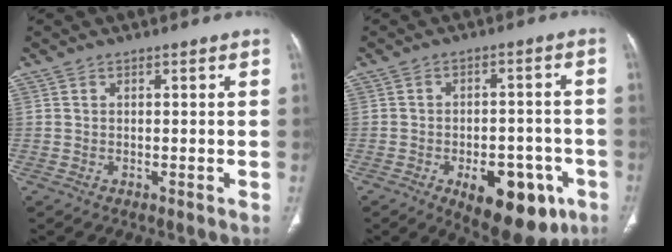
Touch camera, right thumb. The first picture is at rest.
{"total": 15.0, "force": [-6.7, 7.8, 10.9], "torque": [-0.113, 0.025, -0.079]}